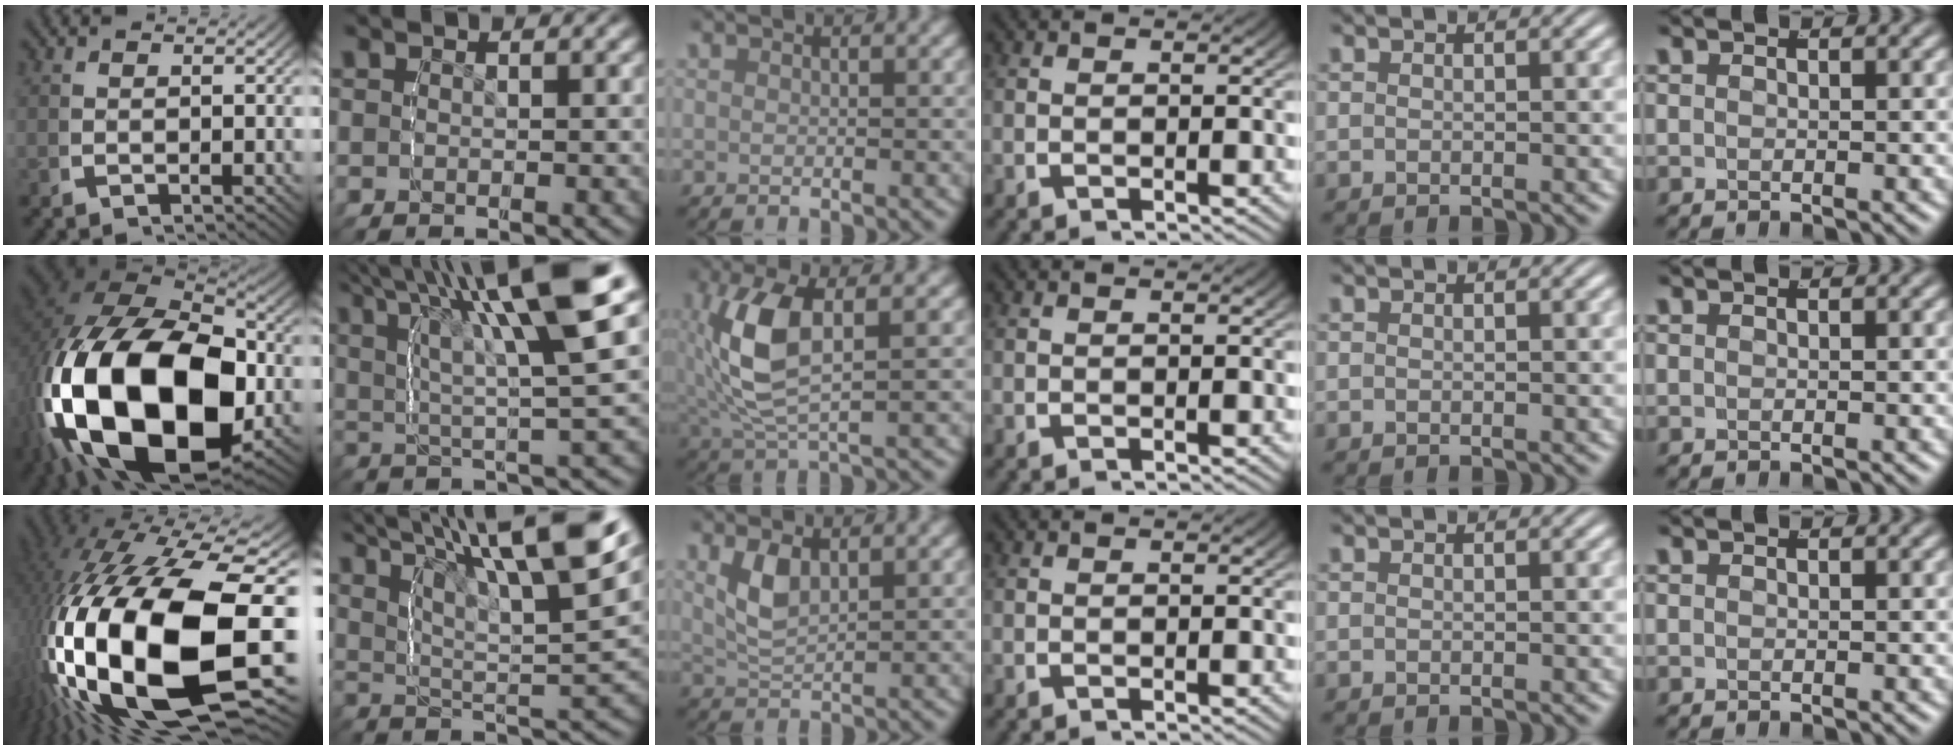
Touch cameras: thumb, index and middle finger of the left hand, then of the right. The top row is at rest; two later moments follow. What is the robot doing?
{"motion": "lift_and_place", "object": "tape"}